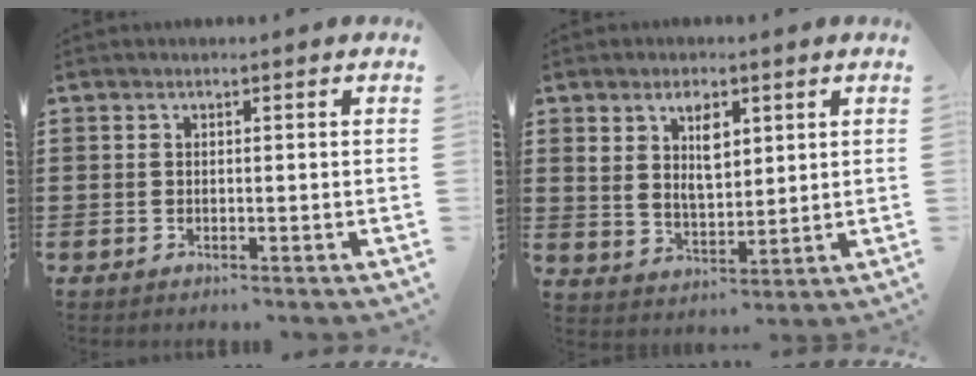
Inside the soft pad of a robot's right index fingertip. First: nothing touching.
{"total": 5.7, "force": [2.5, 2.8, 4.3], "torque": [-0.079, 0.002, 0.039]}